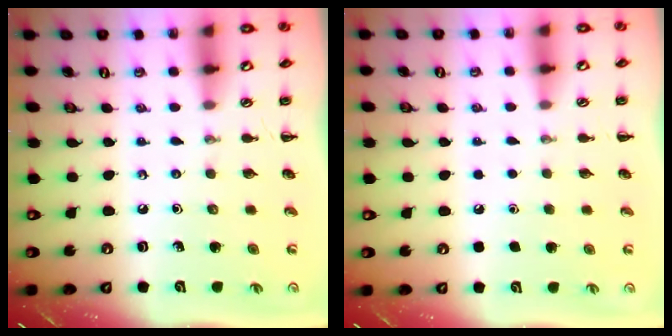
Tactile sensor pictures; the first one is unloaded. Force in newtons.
{"total": 1.6, "press": 1.5, "slide": 0.1}